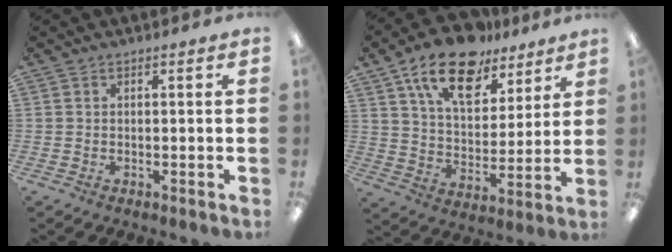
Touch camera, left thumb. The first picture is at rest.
{"total": 17.3, "force": [11.6, 8.9, 9.2], "torque": [-0.151, -0.059, 0.204]}